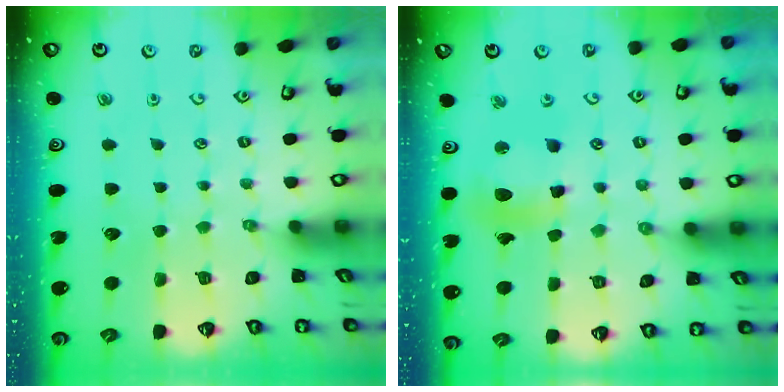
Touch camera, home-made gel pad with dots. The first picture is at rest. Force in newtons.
{"total": 12.1, "press": 11.8, "slide": 2.4}